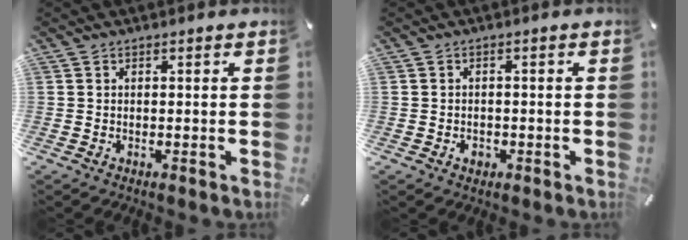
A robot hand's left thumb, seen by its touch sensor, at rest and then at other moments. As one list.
[{"total": 2.1, "force": [-1.0, 1.7, 0.9], "torque": [-0.017, 0.005, -0.020]}]